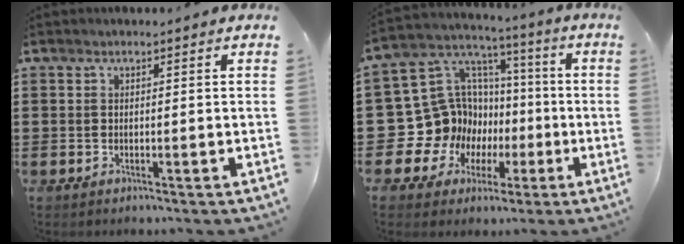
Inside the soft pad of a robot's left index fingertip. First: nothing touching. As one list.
[{"total": 16.0, "force": [-2.7, 14.7, 5.8], "torque": [-0.169, -0.025, -0.013]}]